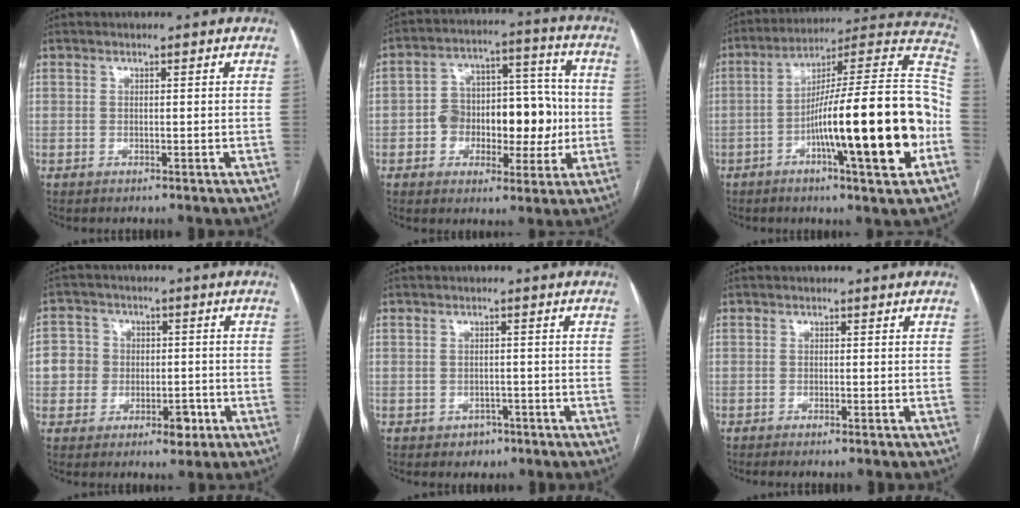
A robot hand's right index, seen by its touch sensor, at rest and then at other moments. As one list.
[{"total": 12.8, "force": [-1.9, 7.9, 9.9], "torque": [-0.141, 0.051, -0.021]}, {"total": 24.0, "force": [-6.6, 1.4, 23.0], "torque": [-0.303, 0.012, -0.104]}, {"total": 7.0, "force": [-1.5, 6.2, 2.8], "torque": [-0.036, 0.026, -0.016]}, {"total": 2.3, "force": [-1.2, 1.9, 0.5], "torque": [-0.001, 0.007, -0.012]}, {"total": 1.1, "force": [-0.9, -0.1, 0.7], "torque": [-0.010, -0.001, -0.014]}]